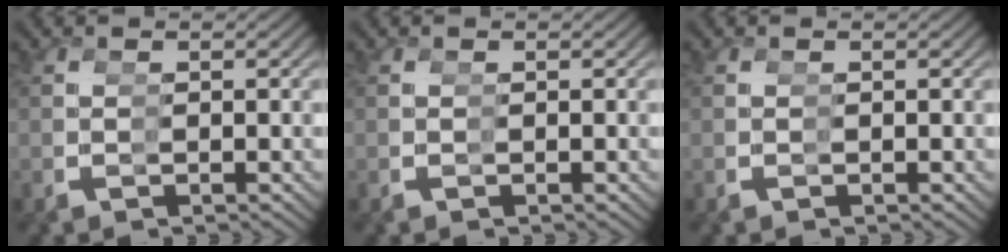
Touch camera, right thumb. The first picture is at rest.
{"total": 0.0}
{"total": 0.0}